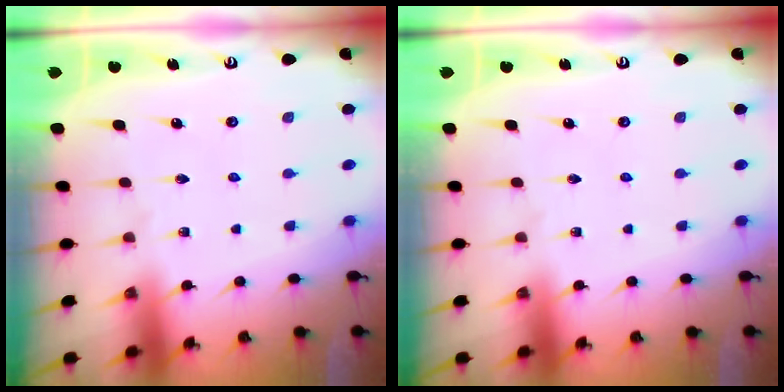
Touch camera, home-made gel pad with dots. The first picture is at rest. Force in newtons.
{"total": 0.0}